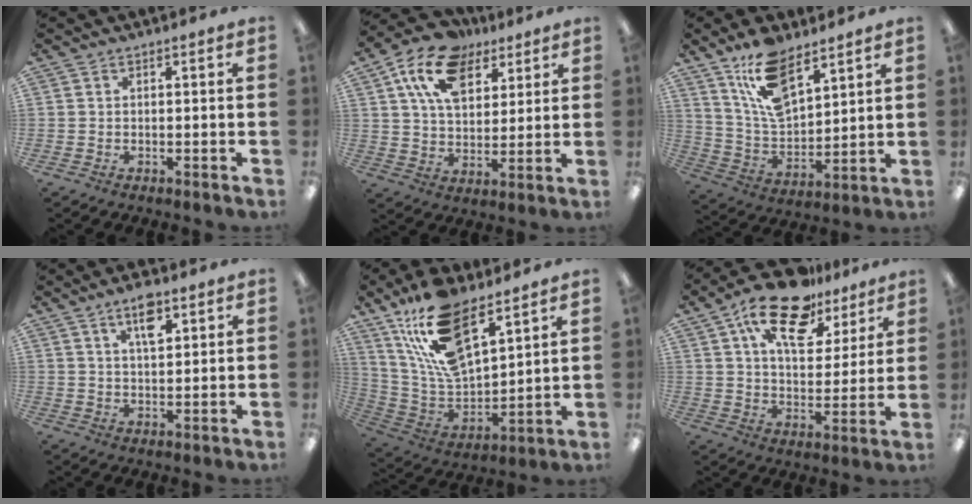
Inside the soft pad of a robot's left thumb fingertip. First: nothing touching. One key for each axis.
{"total": 15.2, "fx": 8.5, "fy": 9.7, "fz": 8.0, "tx": -0.145, "ty": -0.026, "tz": 0.158}
{"total": 14.5, "fx": 9.9, "fy": 6.4, "fz": 8.4, "tx": -0.162, "ty": -0.042, "tz": 0.181}
{"total": 6.4, "fx": 3.7, "fy": 2.5, "fz": 4.5, "tx": -0.065, "ty": -0.010, "tz": 0.058}
{"total": 19.0, "fx": 12.4, "fy": 8.3, "fz": 11.7, "tx": -0.243, "ty": -0.061, "tz": 0.223}
{"total": 17.6, "fx": 11.7, "fy": 8.4, "fz": 10.1, "tx": -0.176, "ty": -0.054, "tz": 0.203}